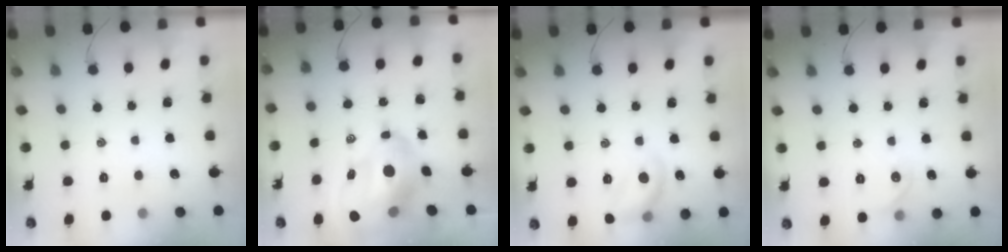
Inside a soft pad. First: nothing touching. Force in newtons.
{"total": 15.9, "press": 15.3, "slide": 4.4}
{"total": 11.5, "press": 11.4, "slide": 0.7}
{"total": 5.8, "press": 5.6, "slide": 1.2}